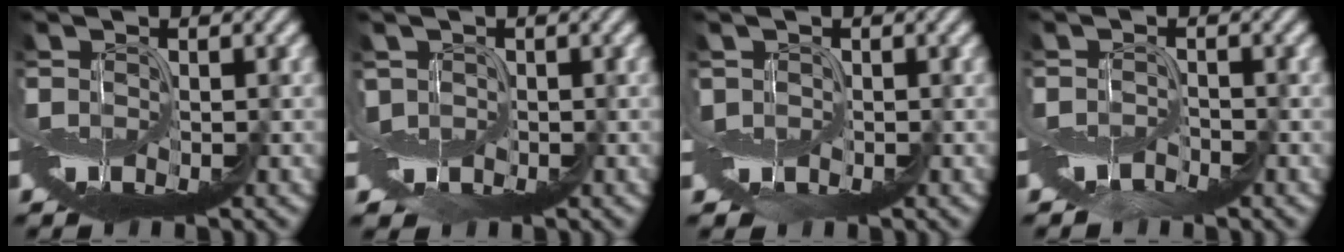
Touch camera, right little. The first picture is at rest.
{"total": 2.4, "force": [0.3, 1.7, 1.7], "torque": [-0.017, 0.009, 0.011]}
{"total": 1.4, "force": [0.2, 1.2, 0.6], "torque": [0.004, 0.008, 0.008]}
{"total": 1.2, "force": [-1.1, 0.0, -0.4], "torque": [0.007, 0.000, -0.020]}